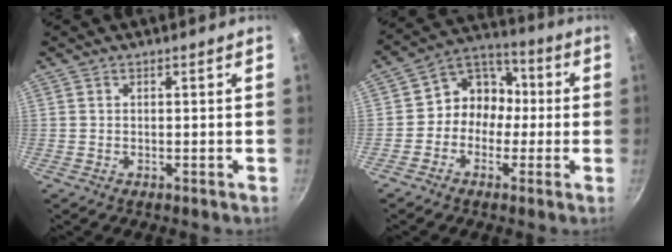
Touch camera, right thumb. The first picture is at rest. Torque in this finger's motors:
{"motor_torque": [-0.02, -0.05, 0.05, 0.16, 0.17]}